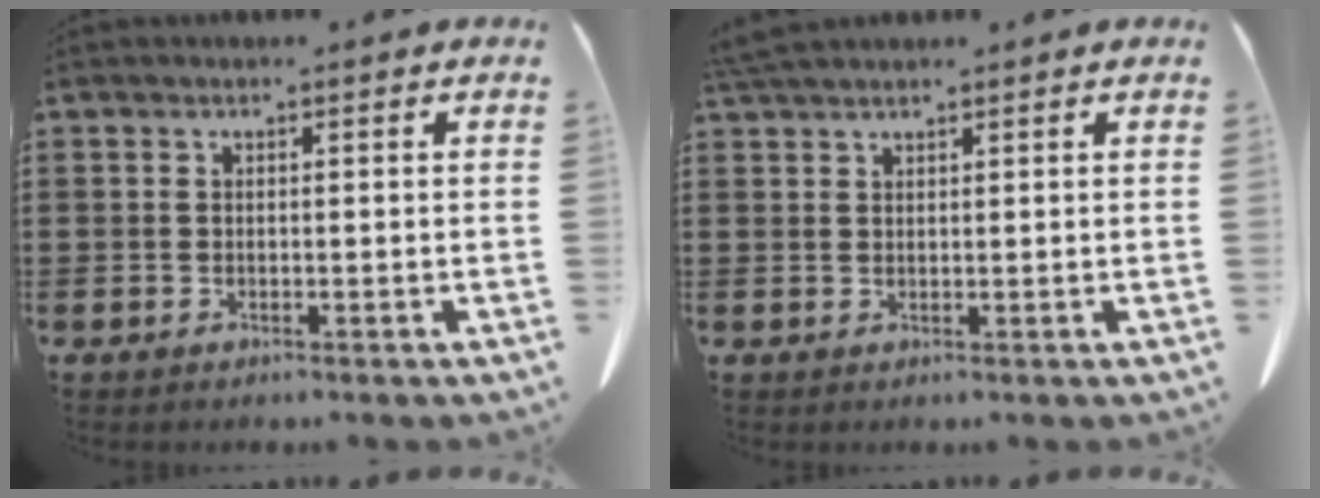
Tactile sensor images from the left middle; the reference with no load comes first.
{"total": 2.2, "force": [2.0, 0.2, 0.9], "torque": [-0.024, 0.001, 0.040]}